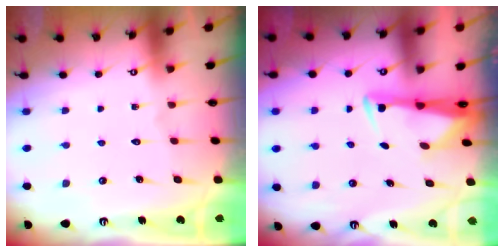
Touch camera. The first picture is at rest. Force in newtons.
{"total": 3.0, "press": 2.8, "slide": 1.0}